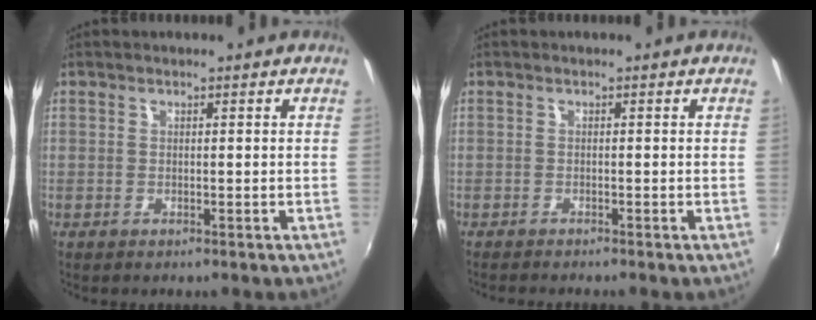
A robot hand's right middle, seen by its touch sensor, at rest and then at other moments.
{"total": 1.8, "force": [-1.7, 0.0, 0.5], "torque": [-0.014, -0.014, -0.033]}